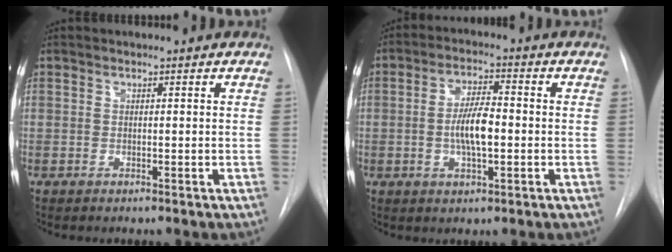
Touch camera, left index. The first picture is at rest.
{"total": 6.6, "force": [-0.9, 1.9, 6.3], "torque": [-0.124, 0.005, -0.018]}